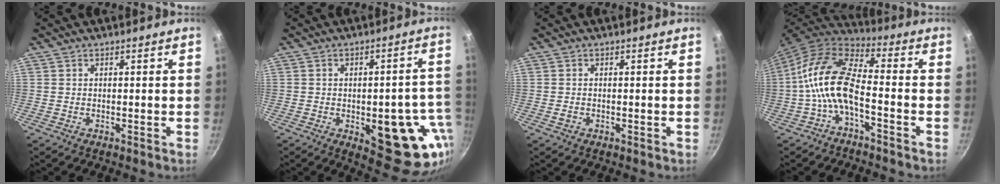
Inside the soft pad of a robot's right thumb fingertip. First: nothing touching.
{"total": 18.1, "force": [-4.6, 8.3, 15.4], "torque": [-0.124, 0.006, -0.051]}
{"total": 1.0, "force": [-0.3, 0.8, 0.5], "torque": [-0.009, 0.001, -0.005]}
{"total": 12.7, "force": [-3.4, 6.0, 10.7], "torque": [-0.210, 0.044, -0.077]}